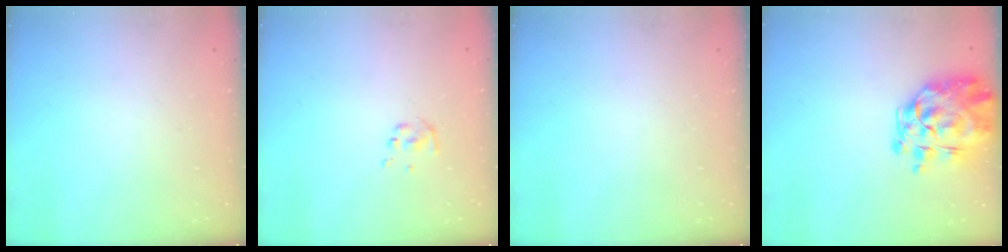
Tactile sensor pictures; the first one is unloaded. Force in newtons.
{"total": 2.3, "press": 2.3, "slide": 0.4}
{"total": 0.0}
{"total": 13.4, "press": 12.5, "slide": 4.6}